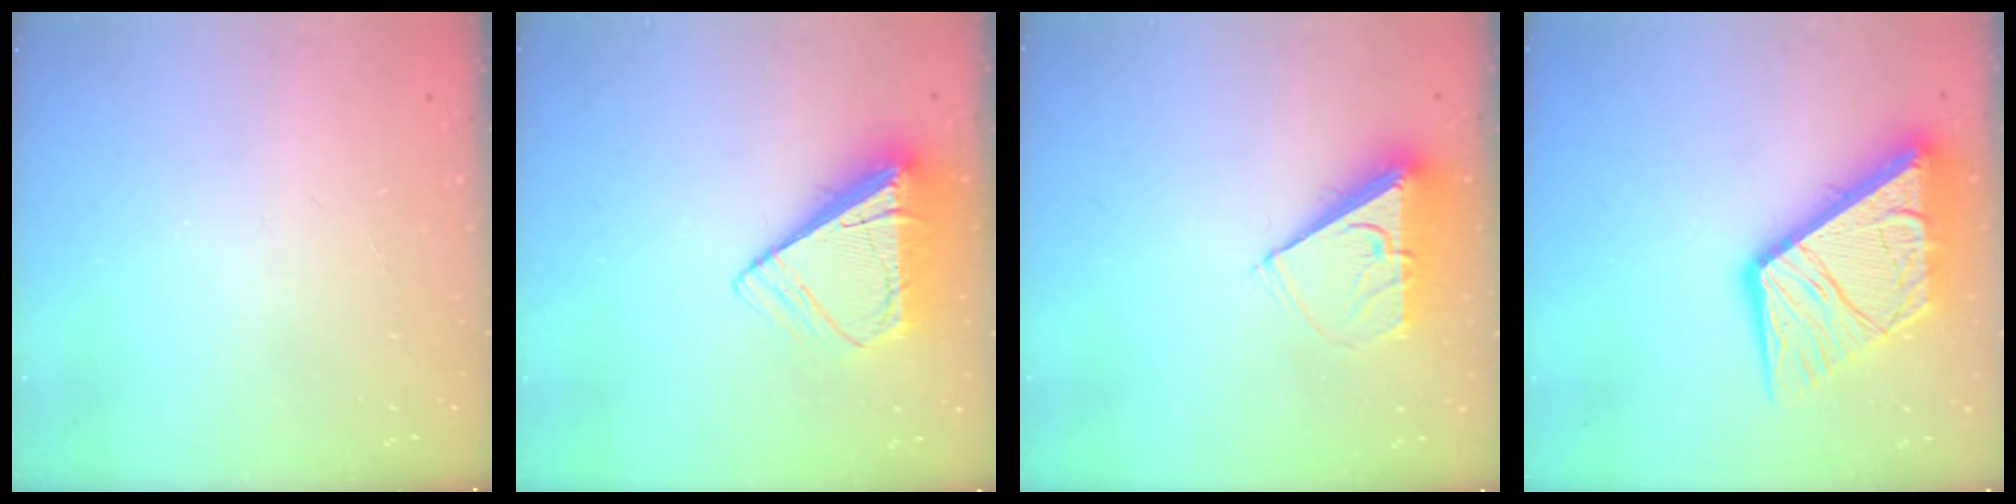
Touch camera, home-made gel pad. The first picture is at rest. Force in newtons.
{"total": 9.9, "press": 9.8, "slide": 1.4}
{"total": 6.5, "press": 6.4, "slide": 0.9}
{"total": 21.6, "press": 21.5, "slide": 2.4}